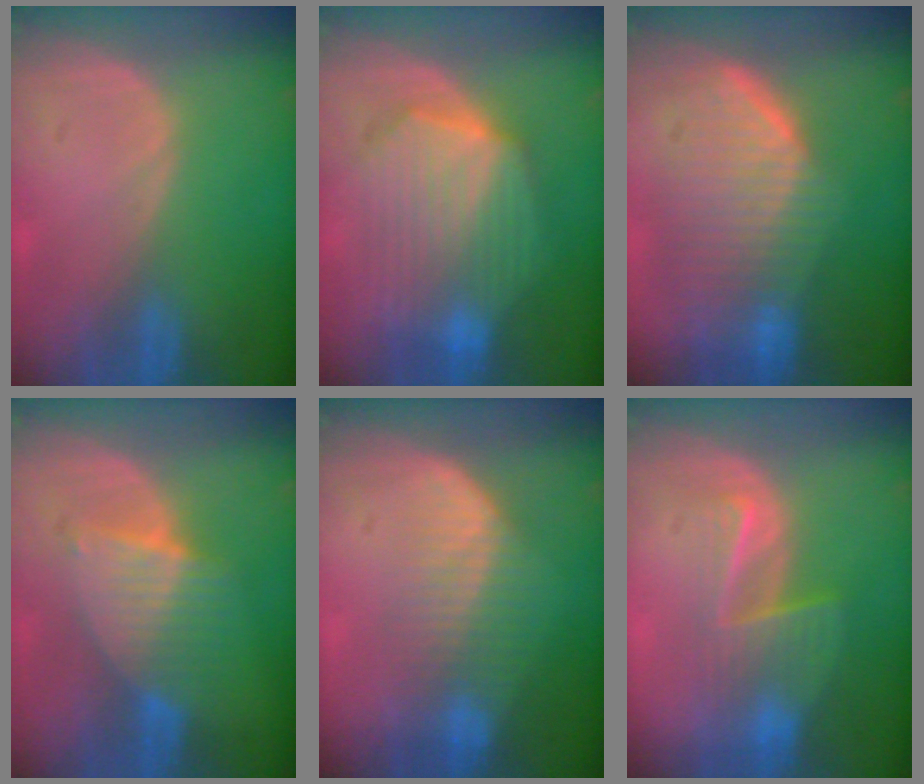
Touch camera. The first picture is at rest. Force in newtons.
{"total": 10.7, "press": 10.7, "slide": 0.7}
{"total": 10.1, "press": 9.0, "slide": 4.5}
{"total": 6.3, "press": 6.2, "slide": 1.0}
{"total": 7.6, "press": 6.7, "slide": 3.5}
{"total": 6.5, "press": 6.0, "slide": 2.4}